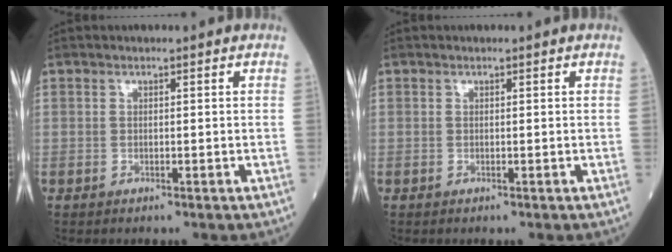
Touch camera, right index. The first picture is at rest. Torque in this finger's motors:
{"motor_torque": [0.00, 0.00, 0.00, -0.01]}